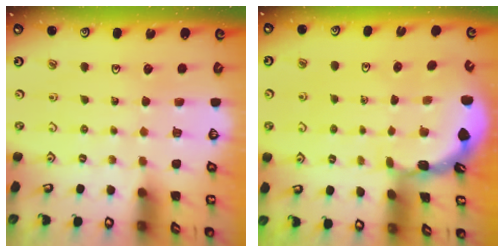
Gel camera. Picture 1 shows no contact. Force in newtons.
{"total": 1.6, "press": 1.6, "slide": 0.1}